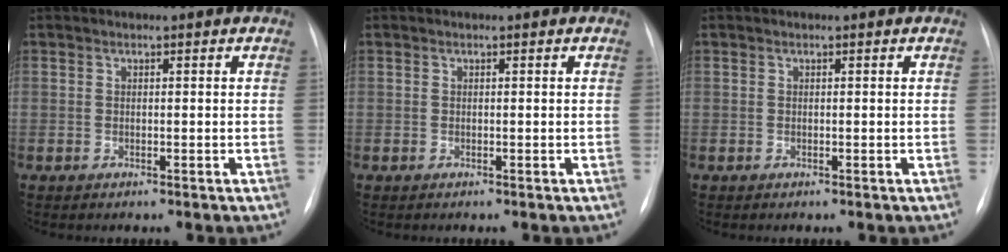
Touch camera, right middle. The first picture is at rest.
{"total": 0.0}
{"total": 0.0}